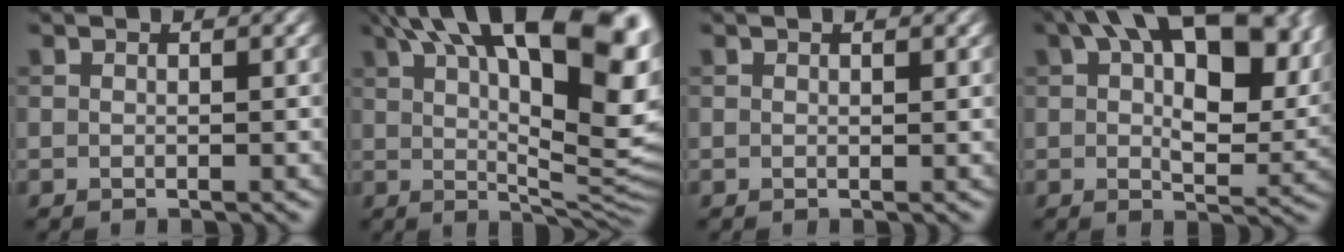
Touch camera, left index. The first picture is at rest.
{"total": 19.5, "force": [8.3, 7.4, 16.0], "torque": [-0.217, 0.044, 0.128]}
{"total": 0.7, "force": [0.5, 0.2, 0.5], "torque": [-0.006, 0.002, 0.009]}
{"total": 16.4, "force": [6.3, 8.2, 12.8], "torque": [-0.170, 0.016, 0.094]}